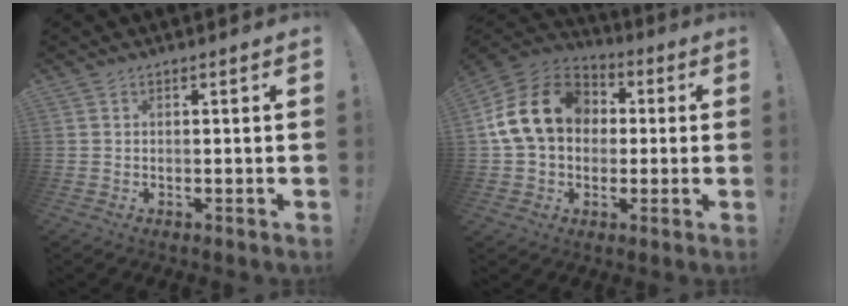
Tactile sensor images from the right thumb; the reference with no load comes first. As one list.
[{"total": 18.6, "force": [3.3, 14.1, 11.7], "torque": [-0.211, 0.011, 0.065]}]